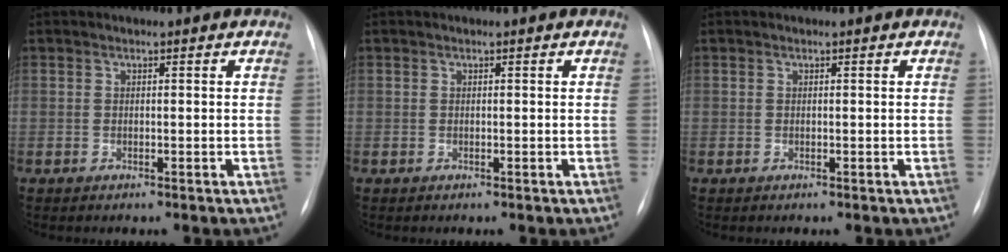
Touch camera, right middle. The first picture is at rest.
{"total": 0.0}
{"total": 0.0}